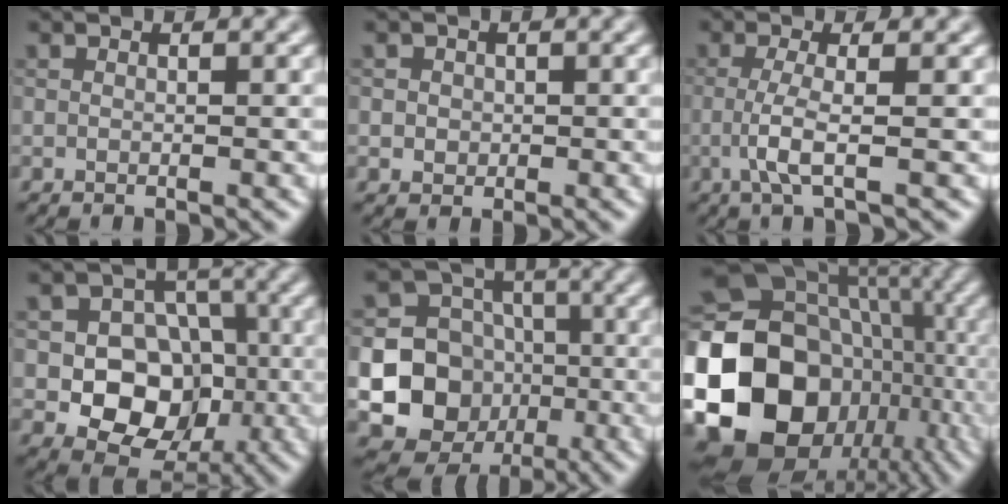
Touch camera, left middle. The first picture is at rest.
{"total": 1.3, "force": [0.1, 1.2, 0.4], "torque": [0.002, -0.002, 0.004]}
{"total": 2.9, "force": [-0.6, 0.5, 2.8], "torque": [-0.060, -0.003, -0.020]}
{"total": 8.8, "force": [-1.6, 7.2, 4.8], "torque": [-0.045, 0.000, -0.050]}
{"total": 15.0, "force": [-3.7, 14.0, 3.9], "torque": [-0.096, -0.033, -0.066]}
{"total": 21.5, "force": [-4.9, 18.0, 10.8], "torque": [-0.219, -0.020, -0.092]}